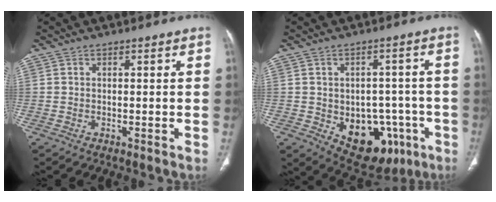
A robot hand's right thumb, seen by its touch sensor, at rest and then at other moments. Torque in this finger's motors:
{"motor_torque": [-0.26, 0.53, 0.05, 0.01, 0.05]}